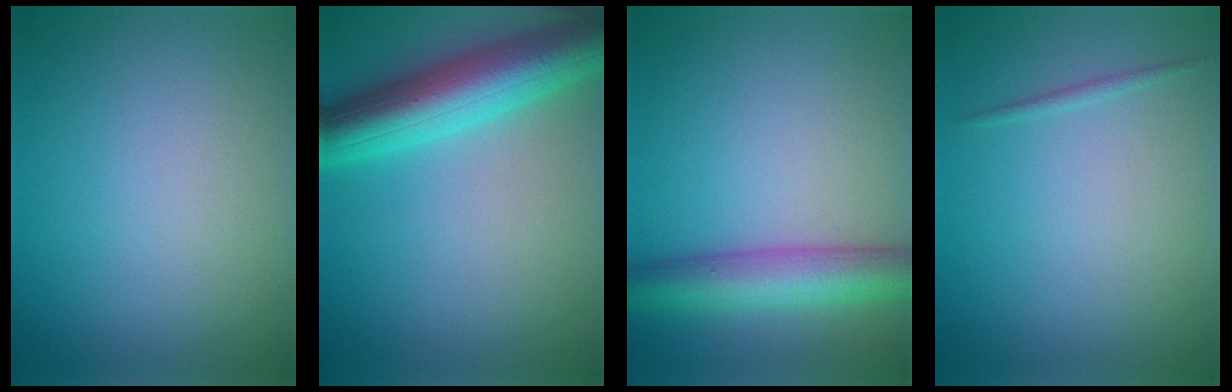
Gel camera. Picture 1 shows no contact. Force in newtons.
{"total": 8.6, "press": 8.6, "slide": 0.4}
{"total": 6.1, "press": 6.1, "slide": 0.1}
{"total": 0.6, "press": 0.6, "slide": 0.1}